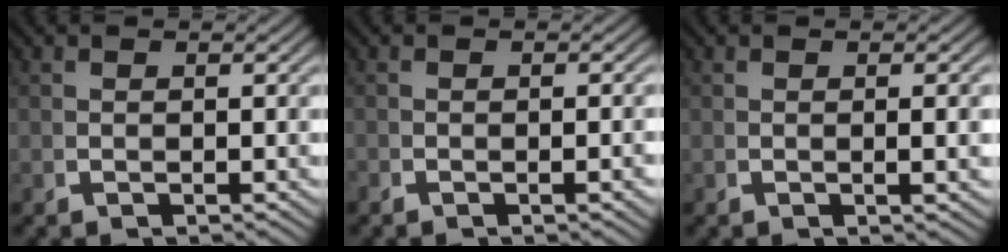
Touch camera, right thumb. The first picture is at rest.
{"total": 1.0, "force": [-0.5, -0.1, 0.8], "torque": [-0.010, 0.005, -0.010]}
{"total": 1.3, "force": [0.1, 0.1, 1.3], "torque": [-0.021, 0.003, 0.002]}